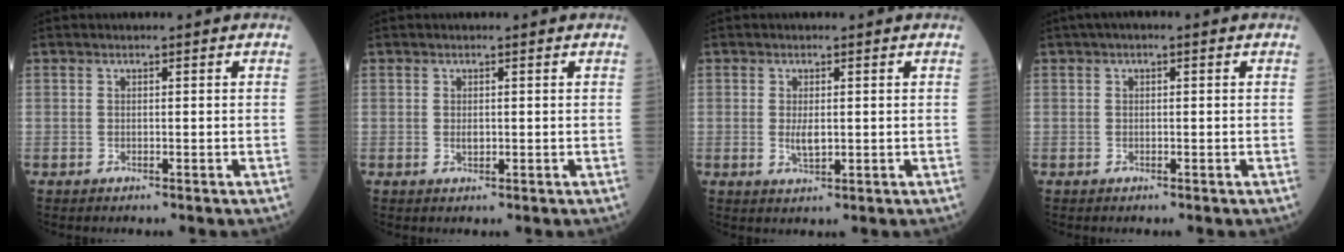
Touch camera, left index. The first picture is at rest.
{"total": 0.9, "force": [0.1, 0.5, 0.8], "torque": [-0.014, -0.001, 0.003]}
{"total": 2.5, "force": [0.1, 0.9, 2.3], "torque": [-0.046, -0.005, 0.005]}
{"total": 1.2, "force": [0.4, 0.4, 1.0], "torque": [-0.015, 0.006, 0.002]}